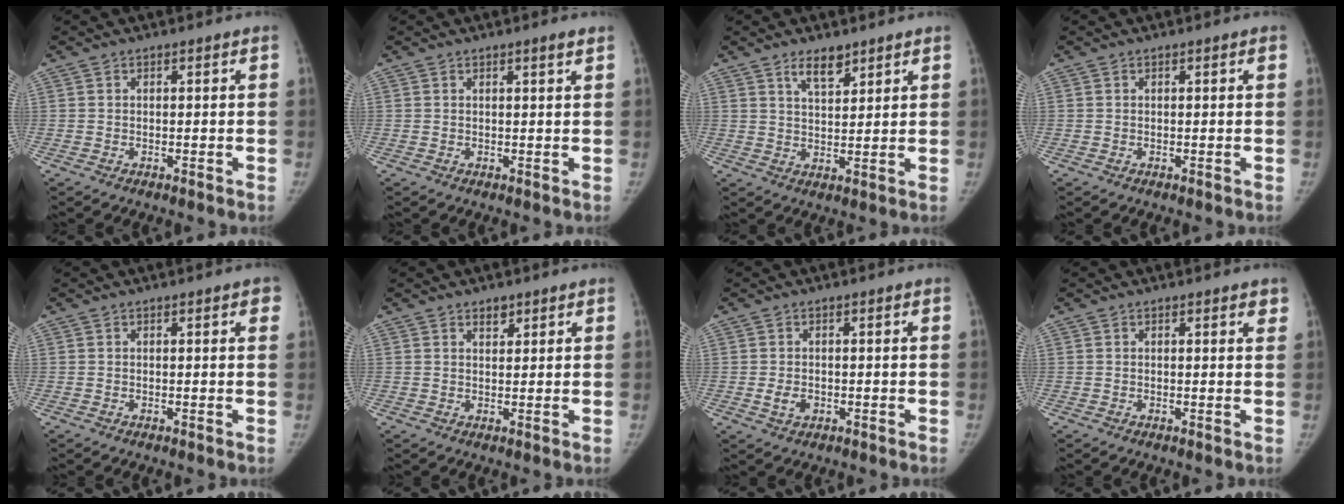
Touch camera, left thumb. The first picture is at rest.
{"total": 1.2, "force": [0.8, -0.1, 0.9], "torque": [-0.013, -0.006, 0.012]}
{"total": 4.7, "force": [3.4, 1.9, 2.7], "torque": [-0.031, -0.026, 0.060]}
{"total": 0.5, "force": [0.2, 0.0, 0.5], "torque": [-0.009, 0.000, 0.001]}
{"total": 2.1, "force": [1.1, 0.6, 1.7], "torque": [-0.011, 0.000, 0.008]}
{"total": 2.0, "force": [1.4, 1.1, 0.9], "torque": [-0.002, -0.008, 0.020]}
{"total": 2.5, "force": [-0.6, 1.8, 1.5], "torque": [-0.022, 0.001, -0.008]}
{"total": 1.7, "force": [1.2, 0.5, 1.1], "torque": [-0.006, -0.005, 0.011]}